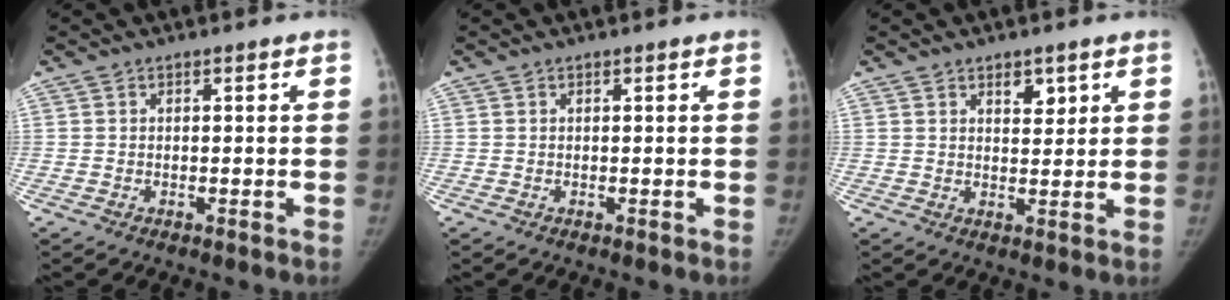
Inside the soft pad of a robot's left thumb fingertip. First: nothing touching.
{"total": 0.0}
{"total": 3.4, "force": [2.0, 1.9, 1.9], "torque": [-0.006, -0.015, 0.033]}